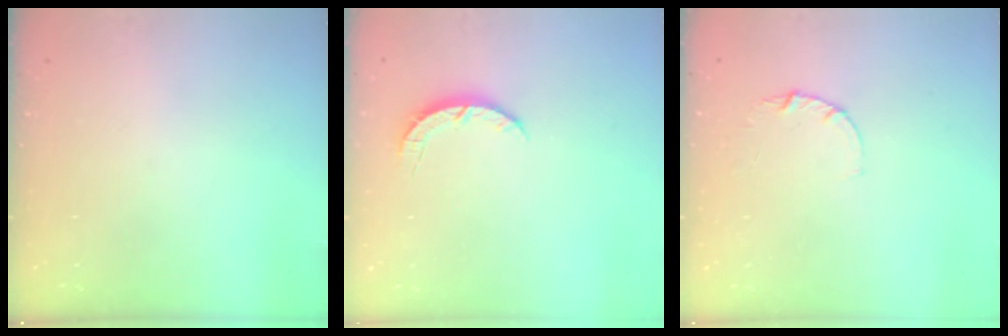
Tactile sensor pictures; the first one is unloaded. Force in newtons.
{"total": 3.6, "press": 3.5, "slide": 0.5}
{"total": 2.8, "press": 2.8, "slide": 0.3}